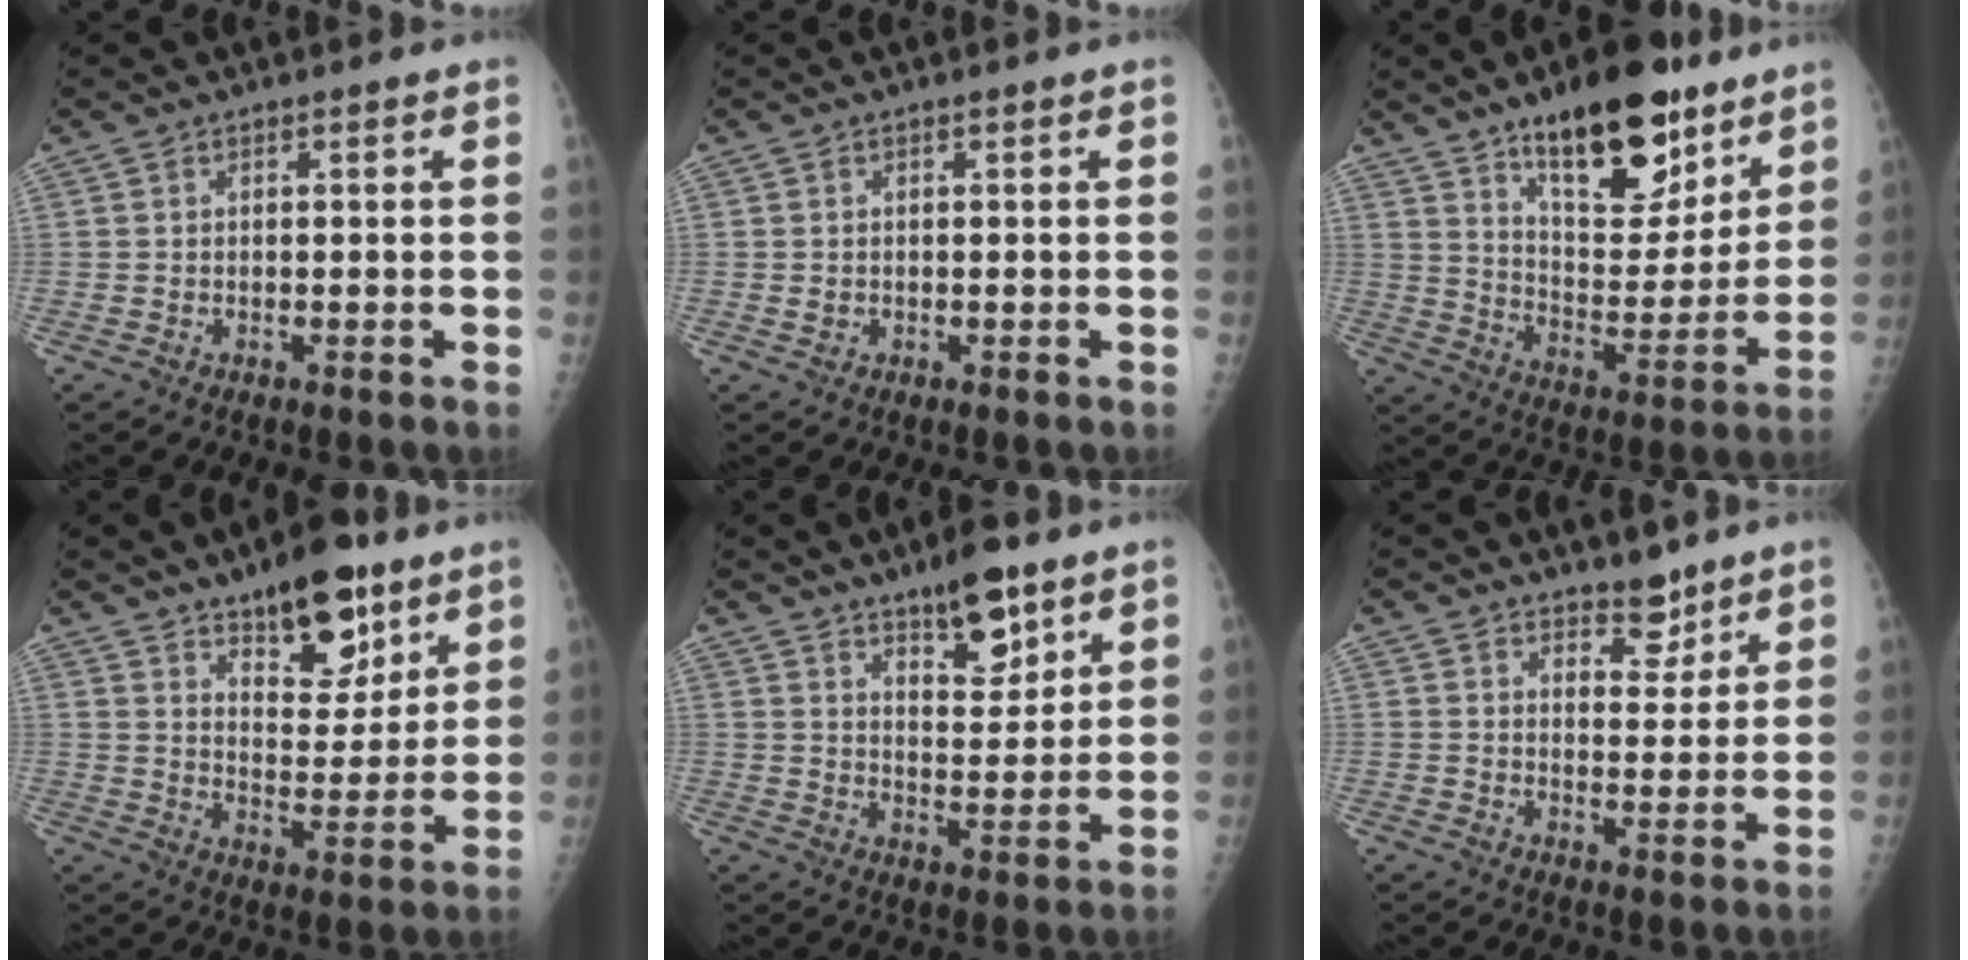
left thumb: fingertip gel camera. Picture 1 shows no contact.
{"total": 1.0, "force": [0.0, 0.8, 0.5], "torque": [-0.006, 0.000, 0.004]}
{"total": 21.3, "force": [13.8, 9.0, 13.6], "torque": [-0.151, -0.077, 0.223]}
{"total": 14.8, "force": [9.6, 6.7, 9.1], "torque": [-0.085, -0.058, 0.148]}
{"total": 10.2, "force": [6.8, 3.7, 6.6], "torque": [-0.079, -0.045, 0.109]}
{"total": 5.0, "force": [4.0, 2.4, 1.9], "torque": [-0.002, -0.030, 0.062]}